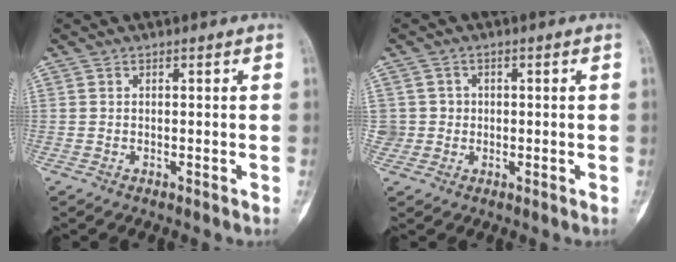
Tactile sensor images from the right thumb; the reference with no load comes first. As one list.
[{"total": 3.1, "force": [-0.1, 3.1, -0.2], "torque": [0.032, 0.010, -0.006]}]